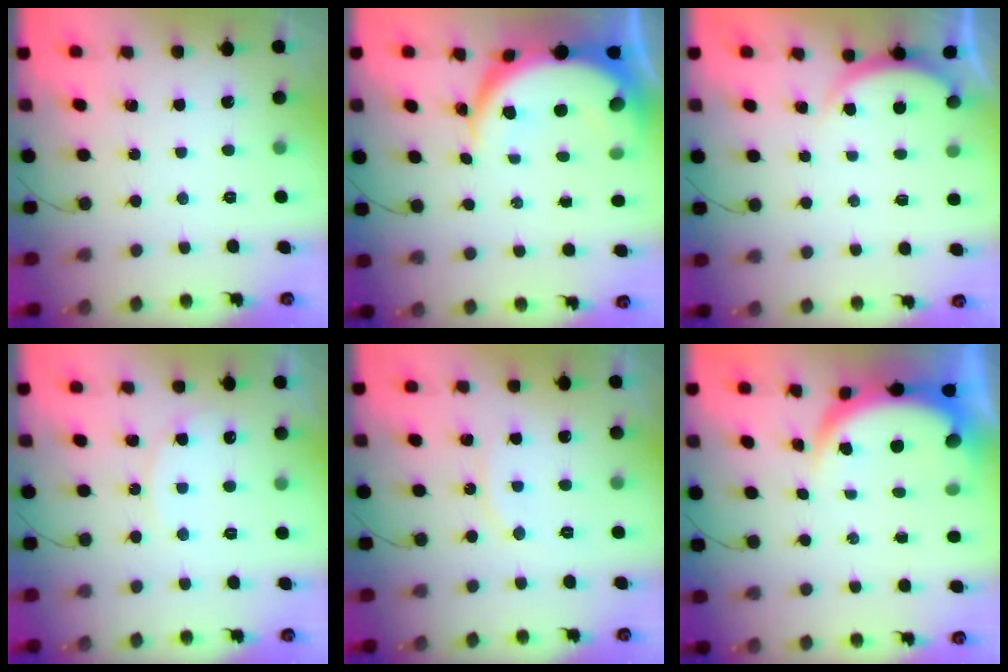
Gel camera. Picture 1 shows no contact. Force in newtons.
{"total": 9.3, "press": 9.3, "slide": 0.7}
{"total": 2.1, "press": 2.0, "slide": 0.5}
{"total": 6.0, "press": 6.0, "slide": 0.5}
{"total": 5.9, "press": 5.9, "slide": 0.8}
{"total": 6.4, "press": 6.1, "slide": 1.6}